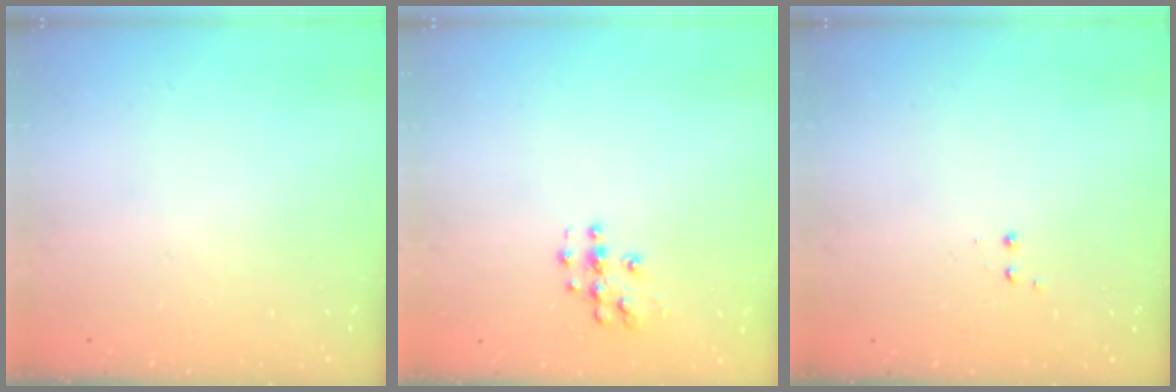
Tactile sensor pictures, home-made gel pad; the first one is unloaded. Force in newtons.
{"total": 6.1, "press": 6.1, "slide": 0.3}
{"total": 1.2, "press": 1.1, "slide": 0.5}